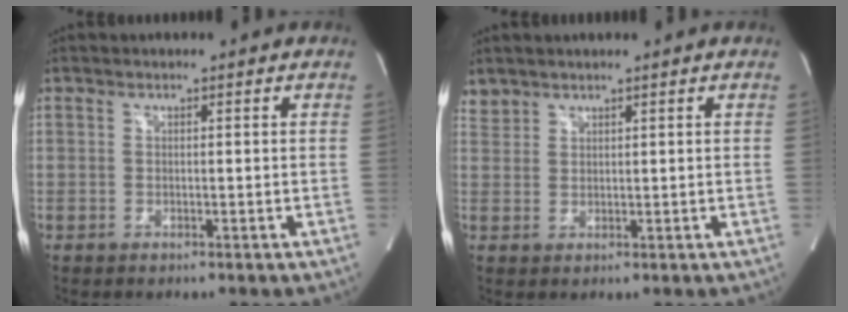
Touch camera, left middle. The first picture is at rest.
{"total": 2.0, "force": [1.8, 0.8, -0.2], "torque": [0.006, 0.008, 0.036]}